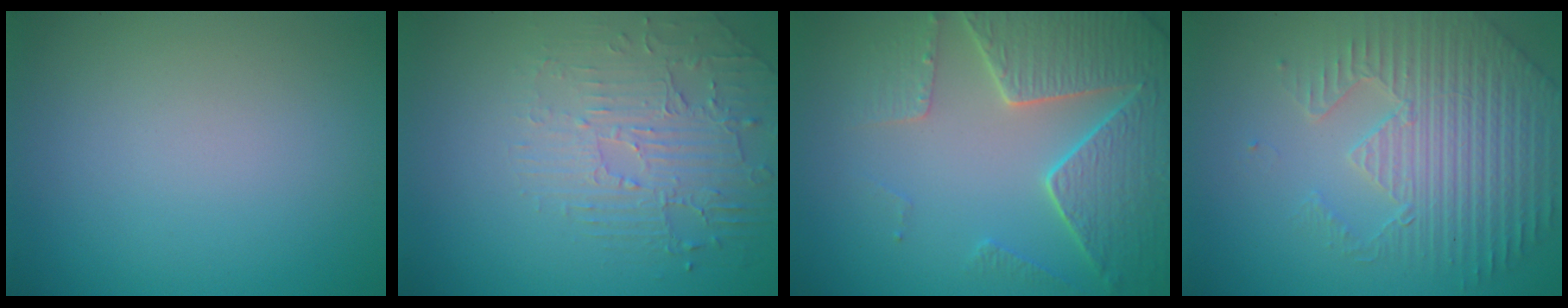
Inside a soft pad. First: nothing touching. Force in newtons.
{"total": 2.6, "press": 2.1, "slide": 1.5}
{"total": 6.7, "press": 5.4, "slide": 4.0}
{"total": 5.3, "press": 4.7, "slide": 2.4}